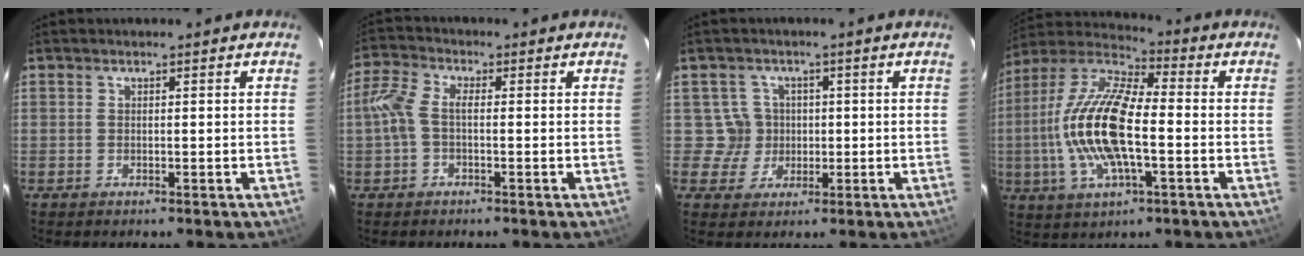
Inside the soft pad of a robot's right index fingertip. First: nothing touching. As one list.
[{"total": 5.2, "force": [-0.5, 2.6, 4.5], "torque": [-0.107, 0.017, -0.014]}, {"total": 4.5, "force": [0.1, 4.5, 0.0], "torque": [0.004, 0.014, 0.004]}, {"total": 18.0, "force": [-2.5, 6.5, 16.6], "torque": [-0.336, 0.003, -0.058]}]